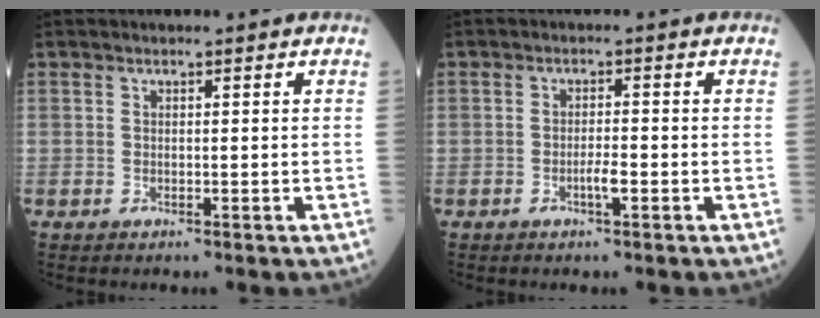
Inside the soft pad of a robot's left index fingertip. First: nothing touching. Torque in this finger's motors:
{"motor_torque": [0.54, 0.31, 0.04, 0.02]}